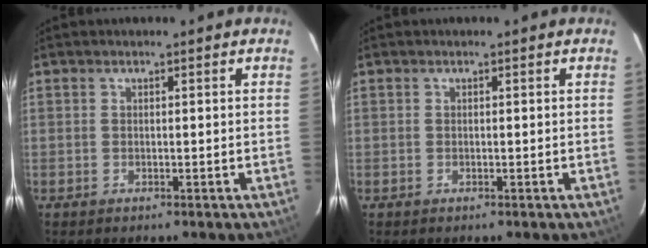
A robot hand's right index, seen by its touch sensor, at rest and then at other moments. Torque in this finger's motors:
{"motor_torque": [0.00, 0.00, 0.01, 0.00]}